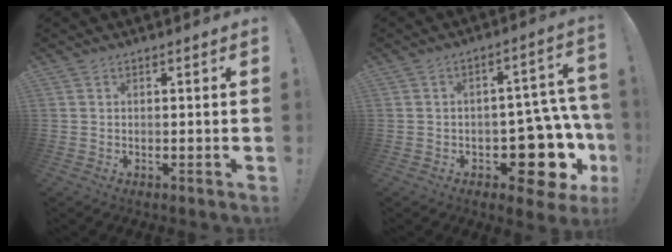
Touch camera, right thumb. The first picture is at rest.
{"total": 16.6, "force": [-6.0, 9.5, 12.2], "torque": [-0.110, 0.042, -0.080]}